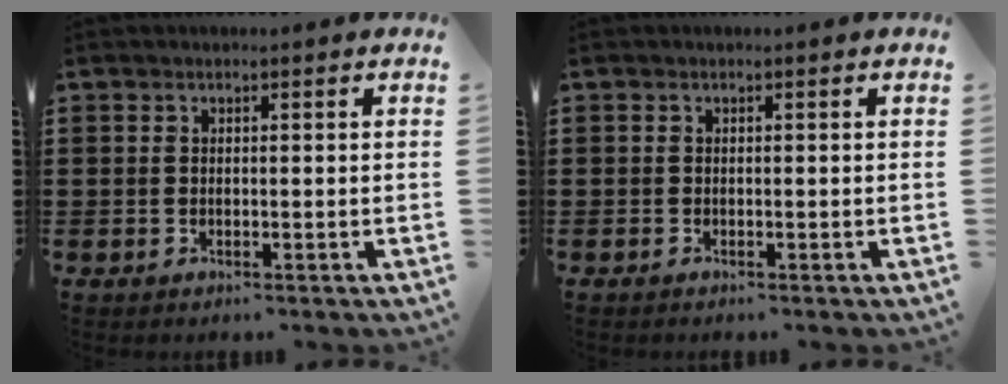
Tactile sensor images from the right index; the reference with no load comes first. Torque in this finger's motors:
{"motor_torque": [0.33, 0.92, -0.18, -0.06]}